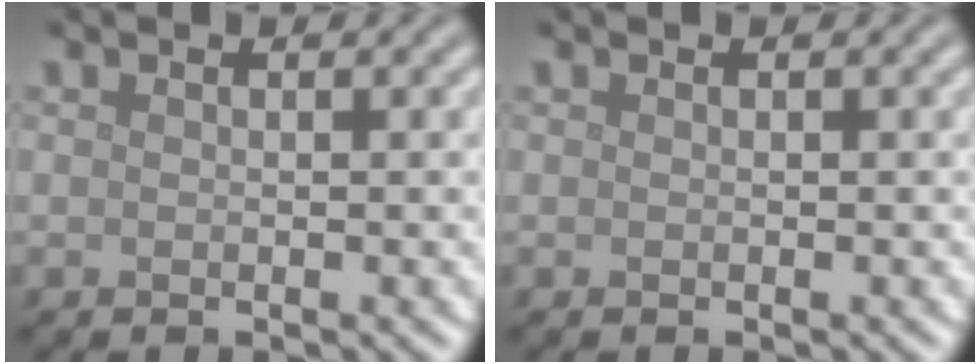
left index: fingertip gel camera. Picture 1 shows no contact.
{"total": 0.0}